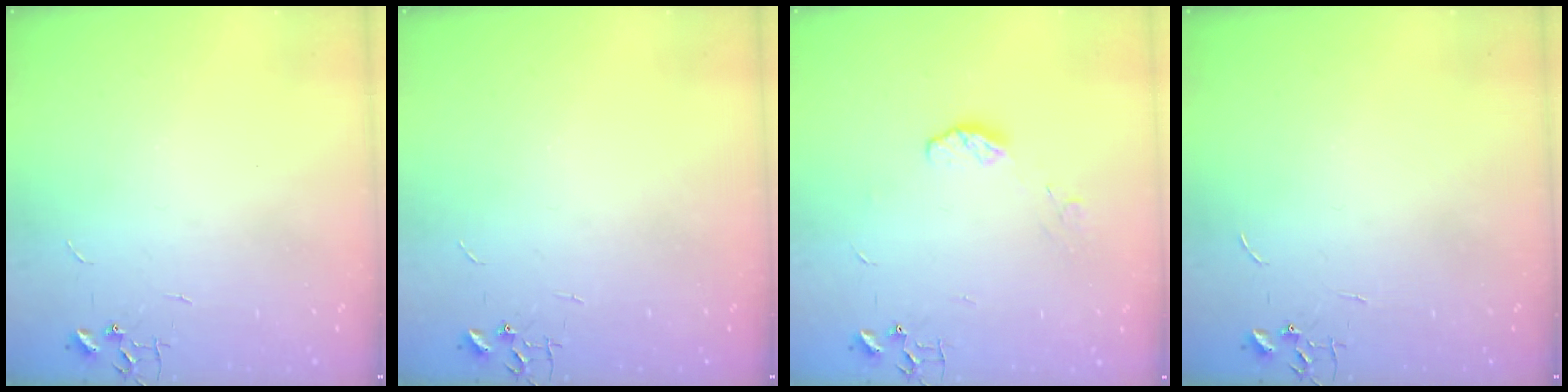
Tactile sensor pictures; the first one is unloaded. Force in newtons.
{"total": 0.0}
{"total": 6.0, "press": 5.9, "slide": 0.9}
{"total": 0.0}